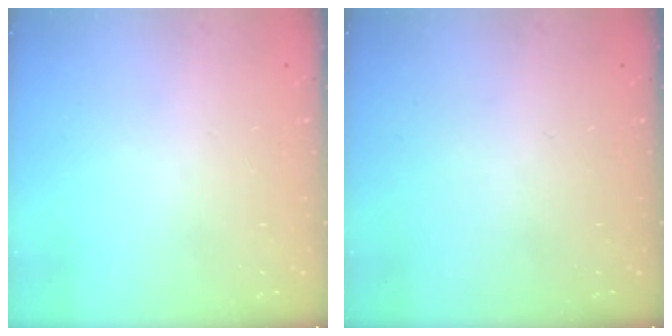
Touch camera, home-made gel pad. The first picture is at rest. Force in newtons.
{"total": 0.0}